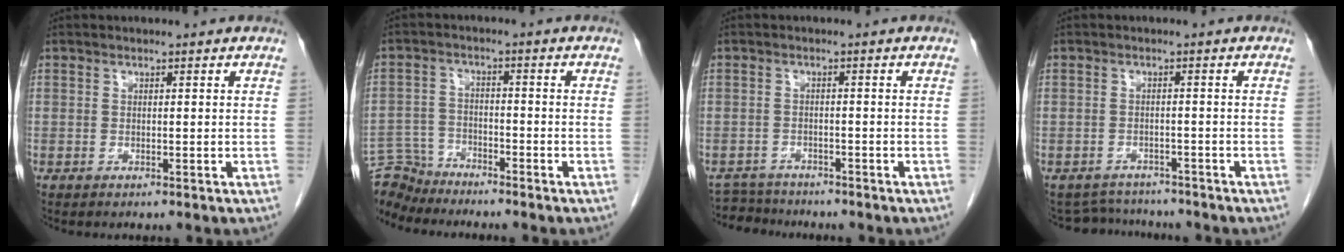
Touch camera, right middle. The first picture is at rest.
{"total": 6.3, "force": [-6.2, 1.1, -0.8], "torque": [0.011, 0.002, -0.118]}
{"total": 4.3, "force": [-4.2, 0.8, -0.6], "torque": [0.013, -0.007, -0.074]}
{"total": 4.5, "force": [-4.3, 1.1, -0.6], "torque": [0.007, 0.008, -0.066]}